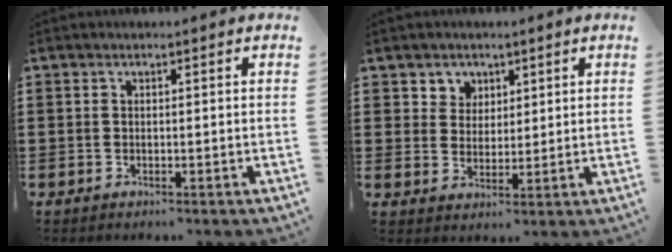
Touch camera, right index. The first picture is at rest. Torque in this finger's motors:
{"motor_torque": [0.07, -0.06, 0.02, 0.01]}